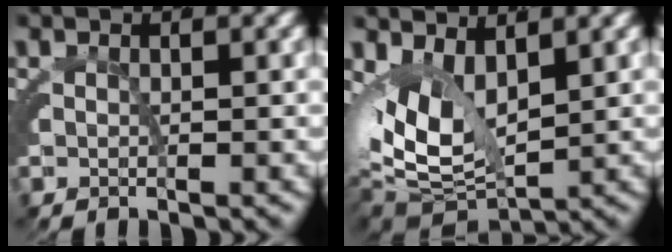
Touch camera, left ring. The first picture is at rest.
{"total": 9.8, "force": [-0.4, 7.2, 6.6], "torque": [-0.149, -0.053, 0.014]}